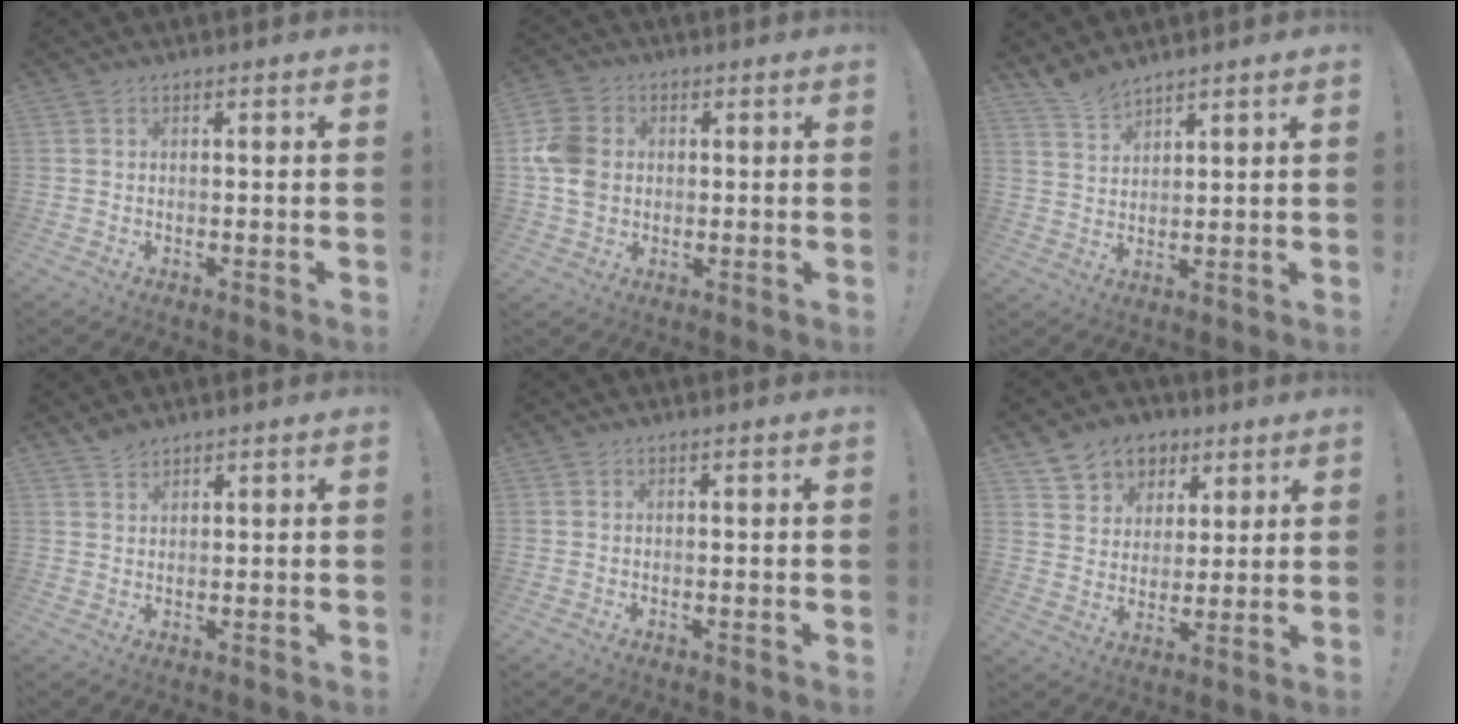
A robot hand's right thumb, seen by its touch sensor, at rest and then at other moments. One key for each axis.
{"total": 11.0, "fx": 0.5, "fy": 9.1, "fz": 6.2, "tx": -0.136, "ty": 0.013, "tz": 0.013}
{"total": 5.1, "fx": 4.8, "fy": 1.1, "fz": 1.3, "tx": -0.035, "ty": -0.028, "tz": 0.093}
{"total": 2.6, "fx": 2.3, "fy": 0.9, "fz": 0.7, "tx": -0.012, "ty": -0.013, "tz": 0.044}
{"total": 0.0}
{"total": 8.9, "fx": 4.8, "fy": 7.3, "fz": 1.5, "tx": -0.018, "ty": -0.036, "tz": 0.096}